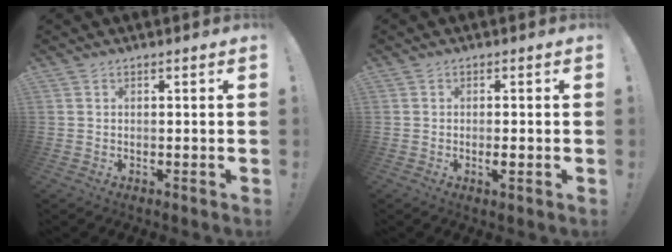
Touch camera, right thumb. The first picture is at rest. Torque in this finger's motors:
{"motor_torque": [0.22, 0.05, -0.10, 0.33, -0.03]}